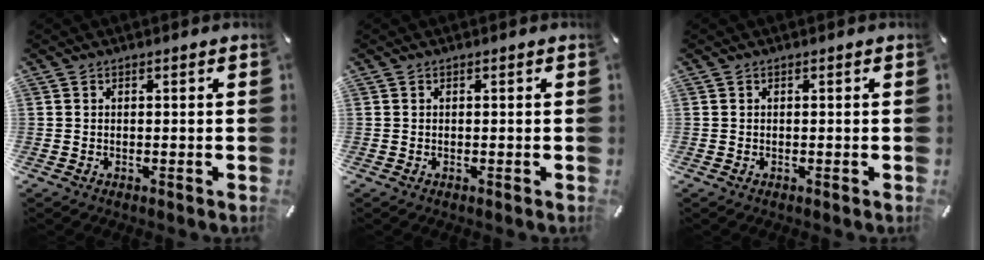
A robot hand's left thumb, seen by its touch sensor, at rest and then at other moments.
{"total": 0.0}
{"total": 0.0}